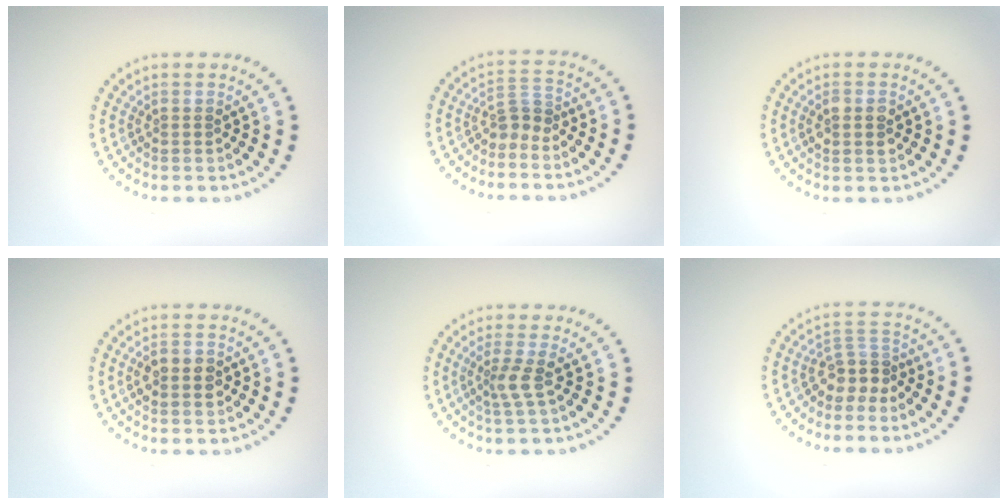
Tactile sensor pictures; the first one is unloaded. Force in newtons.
{"total": 1.8, "press": 1.4, "slide": 1.2}
{"total": 1.6, "press": 1.6, "slide": 0.2}
{"total": 3.0, "press": 3.0, "slide": 0.0}
{"total": 1.9, "press": 1.3, "slide": 1.4}
{"total": 3.0, "press": 2.2, "slide": 2.0}